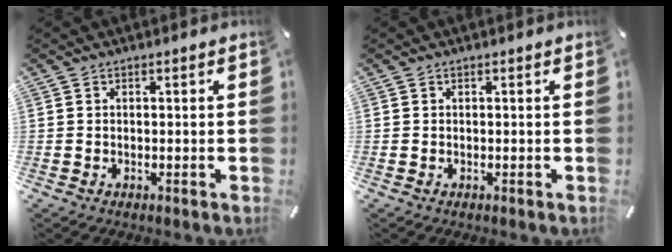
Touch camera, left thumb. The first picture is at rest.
{"total": 0.0}